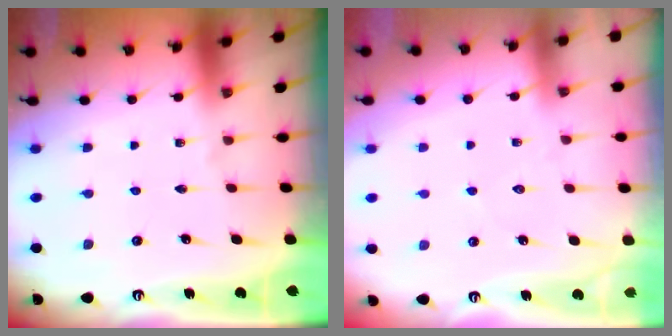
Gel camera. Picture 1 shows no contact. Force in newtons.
{"total": 2.9, "press": 2.8, "slide": 0.3}